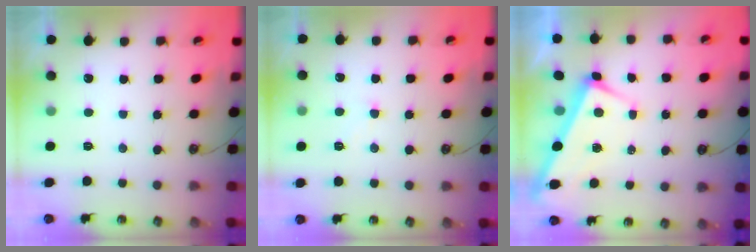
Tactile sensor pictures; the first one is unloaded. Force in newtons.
{"total": 2.0, "press": 2.0, "slide": 0.4}
{"total": 3.9, "press": 3.9, "slide": 0.1}